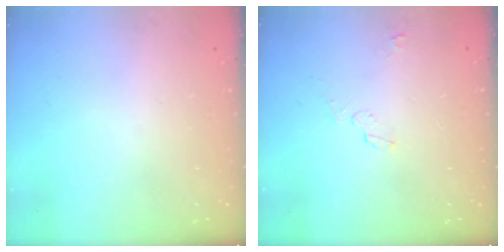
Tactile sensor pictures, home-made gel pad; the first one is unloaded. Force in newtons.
{"total": 2.6, "press": 2.3, "slide": 1.2}